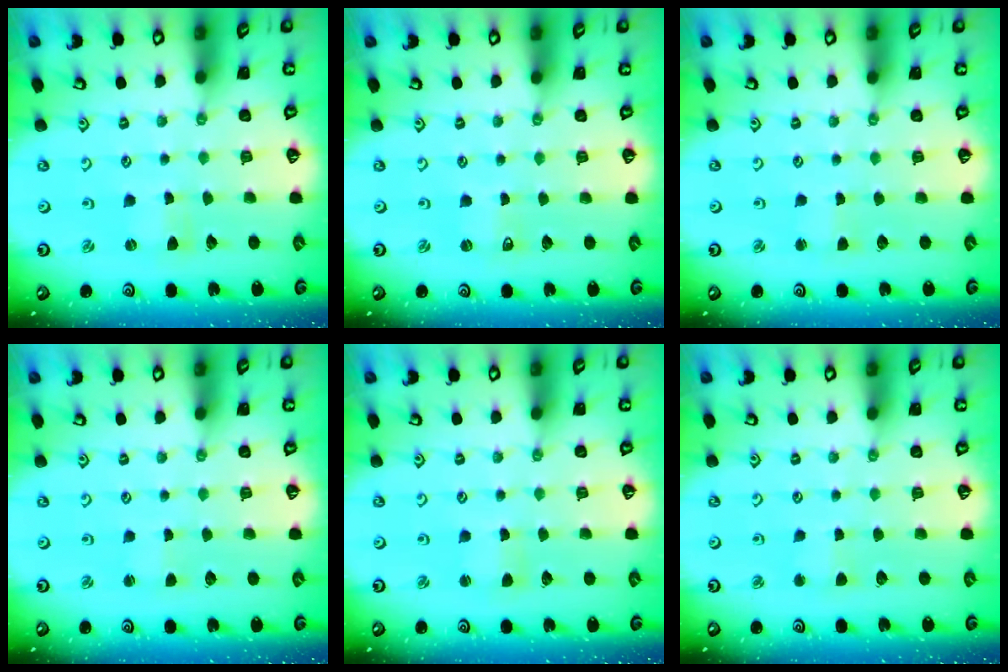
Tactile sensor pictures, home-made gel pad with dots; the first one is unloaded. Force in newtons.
{"total": 0.7, "press": 0.7, "slide": 0.0}
{"total": 1.8, "press": 1.7, "slide": 0.3}
{"total": 1.3, "press": 1.3, "slide": 0.2}
{"total": 1.5, "press": 1.5, "slide": 0.3}
{"total": 2.5, "press": 2.5, "slide": 0.3}